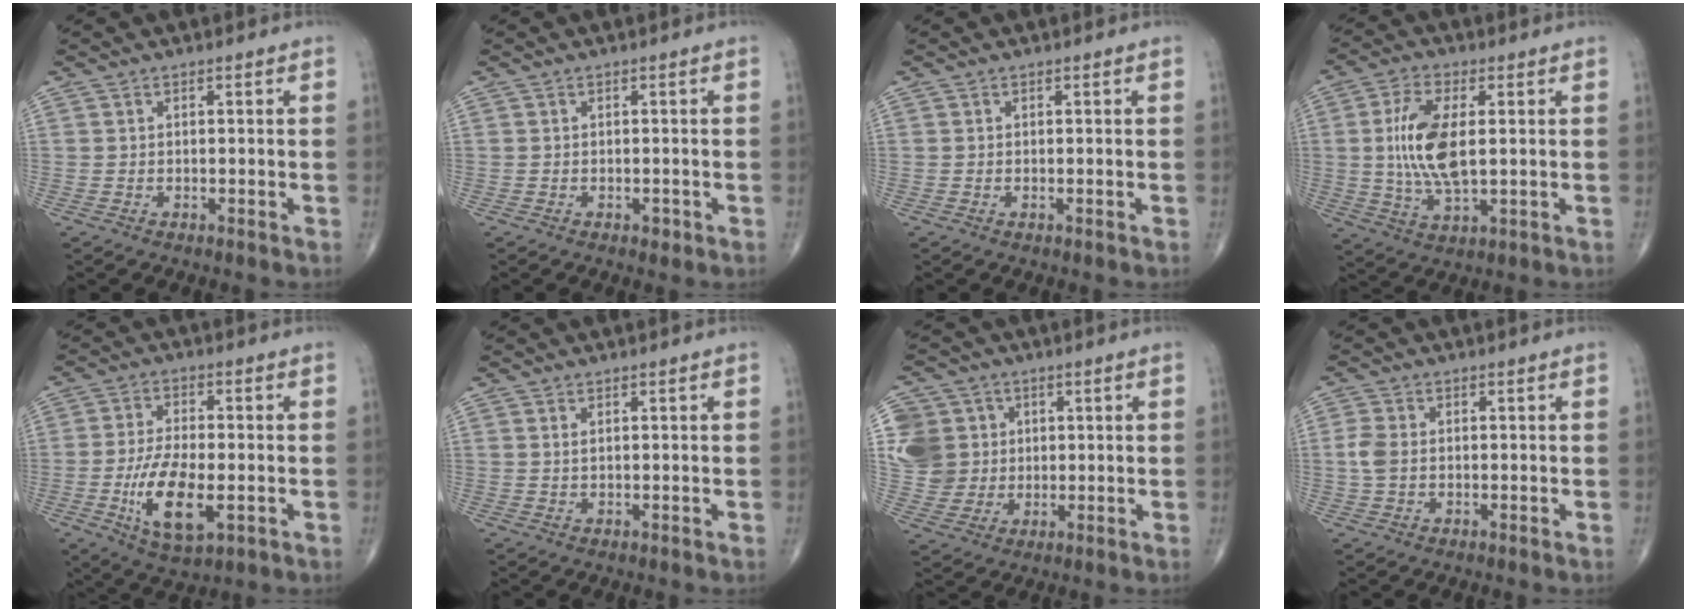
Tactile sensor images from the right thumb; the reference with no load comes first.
{"total": 1.0, "force": [-0.5, 0.6, 0.7], "torque": [-0.005, 0.000, -0.008]}
{"total": 0.0}
{"total": 11.9, "force": [1.1, 5.3, 10.5], "torque": [-0.214, -0.008, 0.025]}
{"total": 11.7, "force": [-3.0, 5.0, 10.1], "torque": [-0.183, -0.004, -0.049]}
{"total": 0.8, "force": [0.4, 0.3, 0.6], "torque": [-0.013, 0.003, 0.009]}
{"total": 11.1, "force": [2.2, 10.3, 3.3], "torque": [-0.046, 0.011, 0.047]}
{"total": 3.3, "force": [-0.1, 2.2, 2.4], "torque": [-0.063, 0.004, -0.007]}